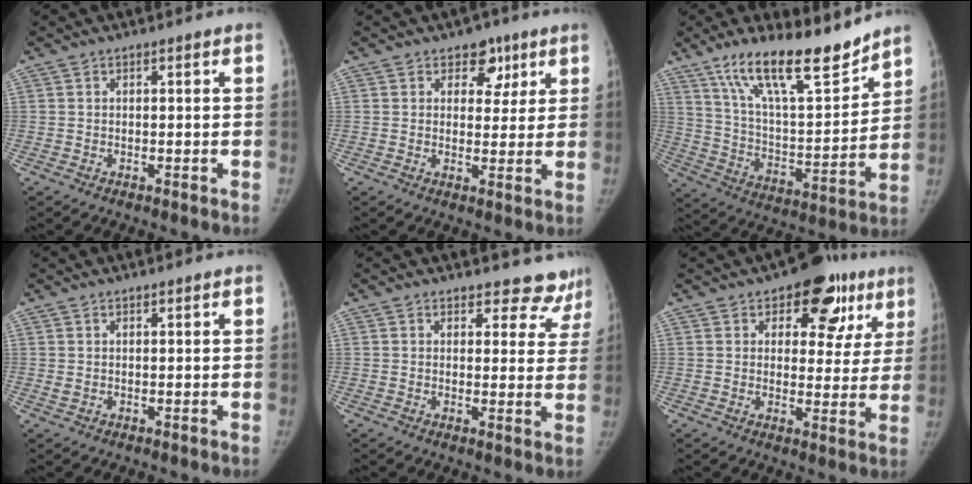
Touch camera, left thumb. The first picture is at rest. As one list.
[{"total": 5.4, "force": [3.0, 3.8, 2.2], "torque": [0.007, -0.011, 0.039]}, {"total": 19.3, "force": [14.5, 4.9, 11.7], "torque": [-0.165, -0.084, 0.255]}, {"total": 0.9, "force": [0.5, 0.5, 0.6], "torque": [-0.011, 0.001, 0.012]}, {"total": 9.1, "force": [8.4, 3.7, 0.2], "torque": [0.054, -0.051, 0.069]}, {"total": 13.4, "force": [7.1, 7.9, 8.1], "torque": [-0.033, -0.020, 0.088]}]